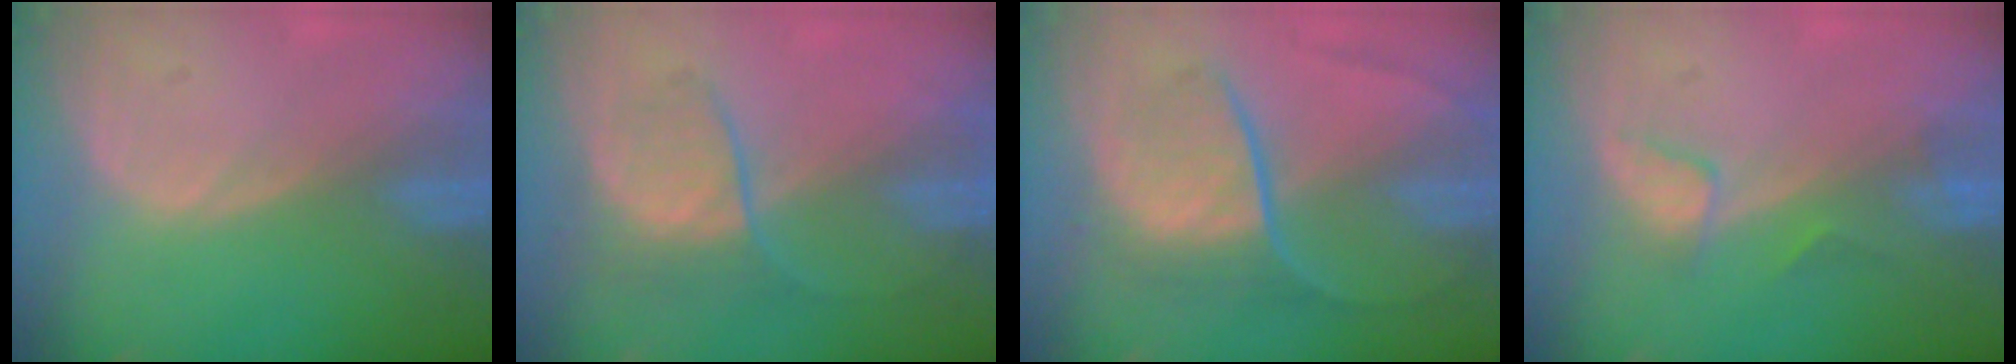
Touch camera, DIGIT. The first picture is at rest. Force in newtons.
{"total": 6.5, "press": 6.0, "slide": 2.3}
{"total": 9.1, "press": 7.7, "slide": 5.0}
{"total": 2.8, "press": 2.7, "slide": 0.4}